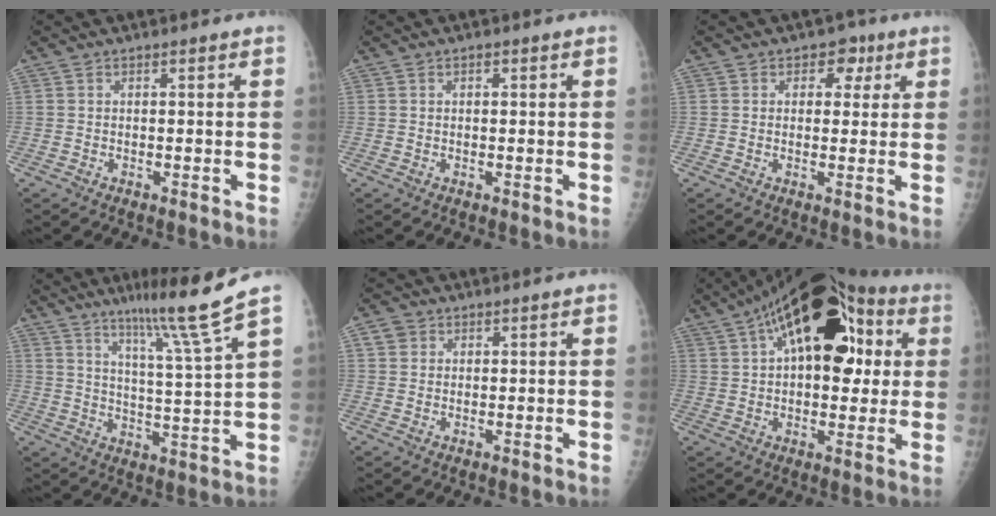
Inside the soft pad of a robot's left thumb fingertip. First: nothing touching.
{"total": 0.8, "force": [0.2, 0.5, 0.5], "torque": [-0.003, 0.002, 0.002]}
{"total": 4.6, "force": [1.8, 3.7, 2.2], "torque": [0.009, 0.000, 0.017]}
{"total": 11.2, "force": [8.1, -2.0, 7.5], "torque": [-0.117, -0.068, 0.137]}
{"total": 2.2, "force": [1.0, 1.9, 0.5], "torque": [0.006, 0.001, 0.012]}
{"total": 22.8, "force": [6.5, 12.3, 18.1], "torque": [-0.246, 0.033, 0.091]}